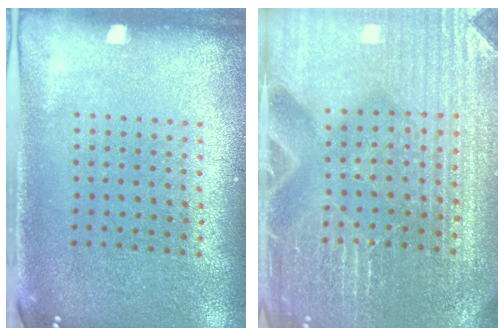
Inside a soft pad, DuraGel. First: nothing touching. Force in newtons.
{"total": 4.7, "press": 4.4, "slide": 1.5}